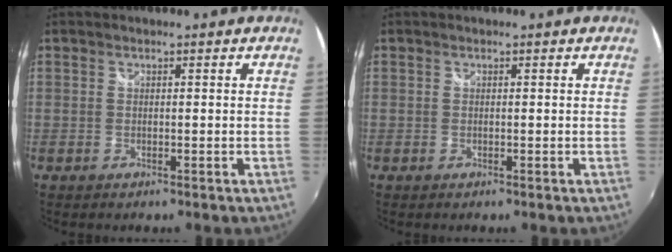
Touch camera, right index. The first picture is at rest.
{"total": 0.0}